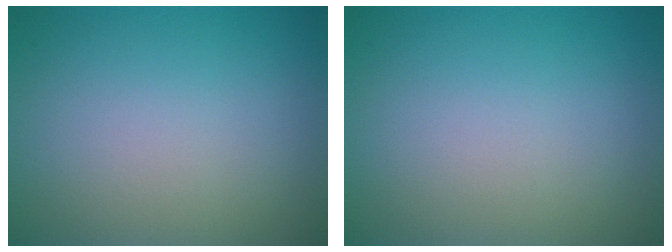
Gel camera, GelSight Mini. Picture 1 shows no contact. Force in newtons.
{"total": 0.0}